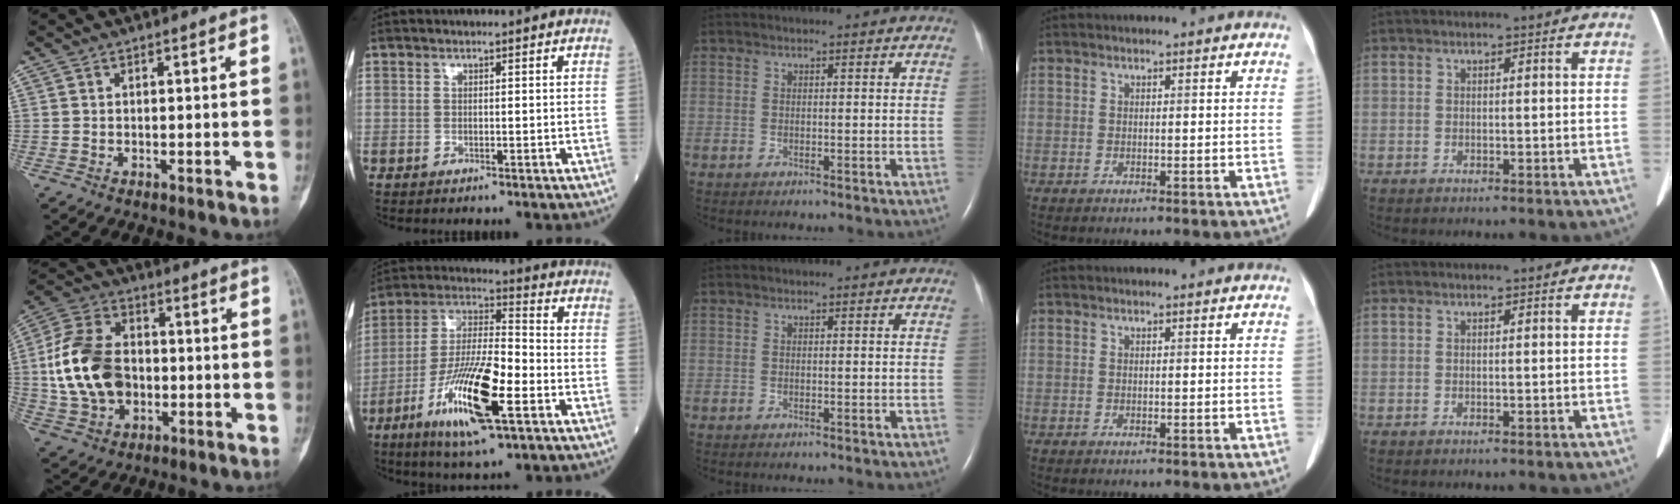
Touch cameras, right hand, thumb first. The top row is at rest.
{"thumb": {"total": 16.8, "force": [-1.0, 12.0, 11.7], "torque": [-0.217, 0.018, -0.014]}, "index": {"total": 16.7, "force": [-6.9, 2.8, 14.9], "torque": [-0.293, -0.018, -0.125]}}